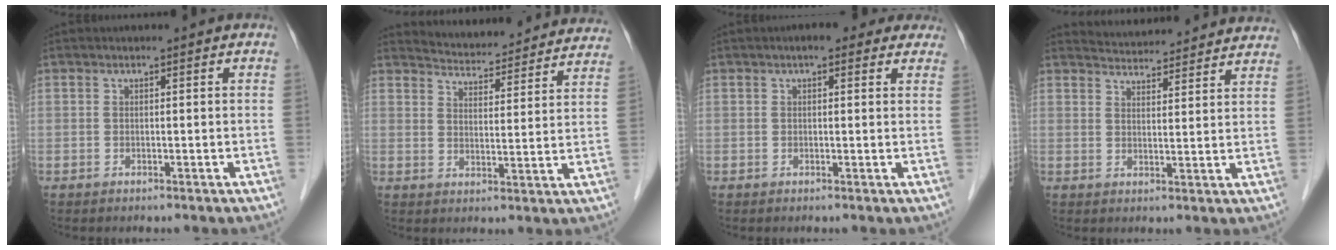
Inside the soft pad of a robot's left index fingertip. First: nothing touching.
{"total": 18.2, "force": [17.7, 2.7, 3.7], "torque": [-0.045, -0.029, 0.213]}
{"total": 4.6, "force": [3.1, 1.9, 2.8], "torque": [-0.024, 0.020, 0.035]}
{"total": 13.4, "force": [13.0, 1.7, 2.7], "torque": [-0.031, 0.008, 0.156]}